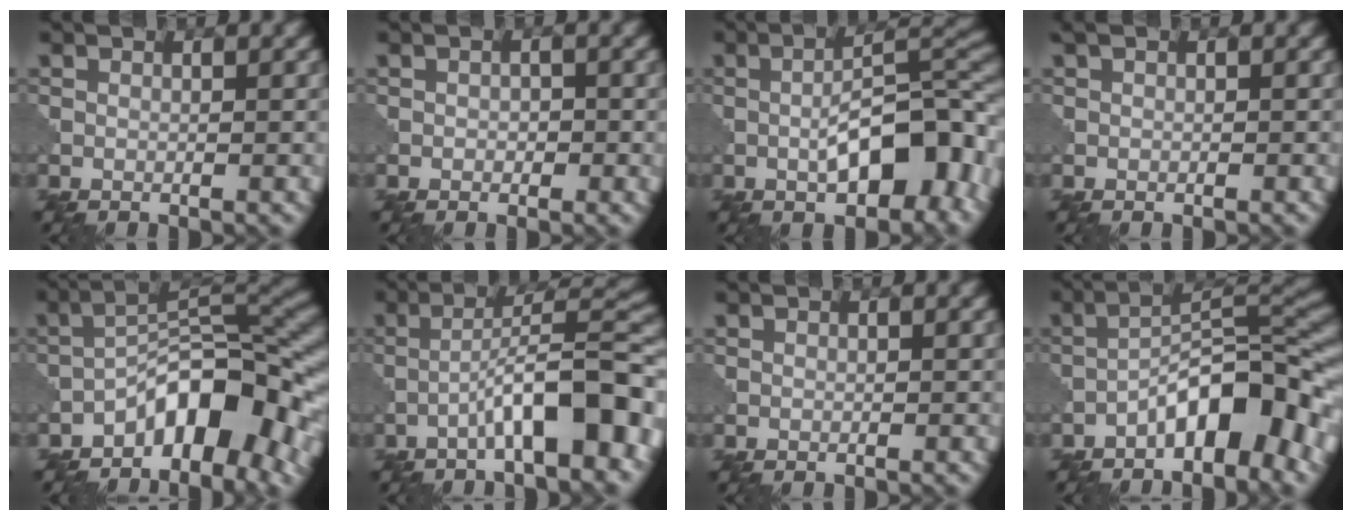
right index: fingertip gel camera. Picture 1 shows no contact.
{"total": 0.9, "force": [-0.2, 0.7, 0.6], "torque": [-0.008, -0.002, -0.005]}
{"total": 10.7, "force": [-2.7, 4.3, 9.5], "torque": [-0.135, 0.008, -0.043]}
{"total": 0.8, "force": [0.3, 0.5, 0.5], "torque": [-0.007, 0.004, 0.003]}
{"total": 8.6, "force": [-4.7, 3.1, 6.5], "torque": [-0.081, 0.021, -0.086]}
{"total": 9.1, "force": [-3.7, 1.8, 8.0], "torque": [-0.118, 0.027, -0.060]}
{"total": 0.0}
{"total": 8.3, "force": [-4.2, 2.4, 6.7], "torque": [-0.099, 0.024, -0.076]}